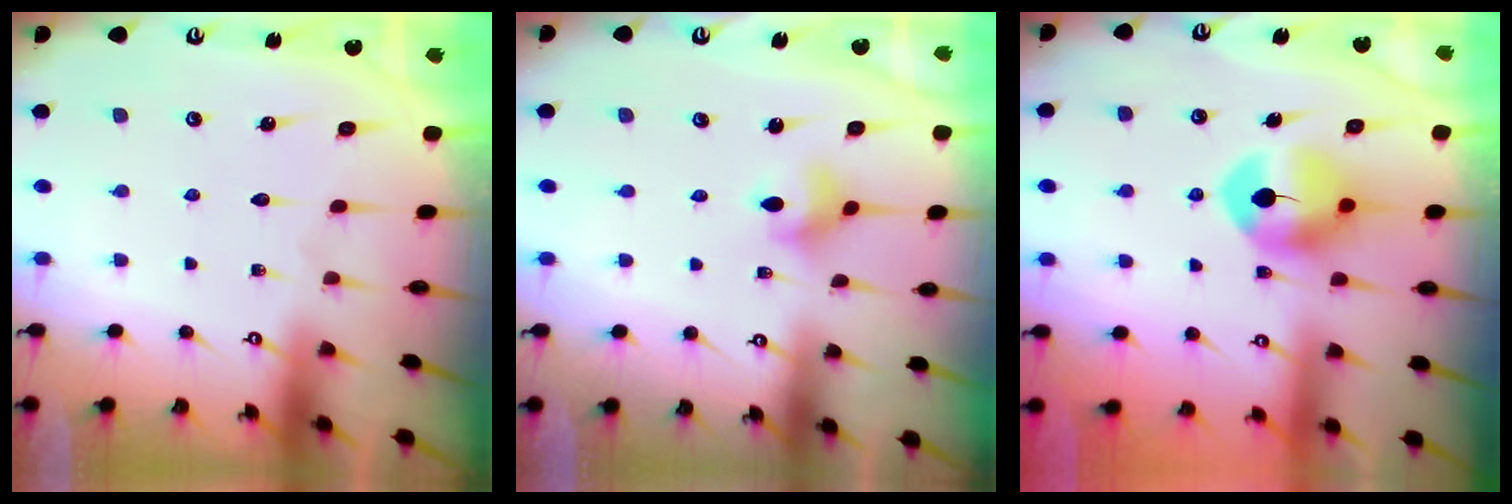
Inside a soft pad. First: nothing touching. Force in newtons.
{"total": 5.1, "press": 4.7, "slide": 1.8}
{"total": 9.7, "press": 9.7, "slide": 0.8}